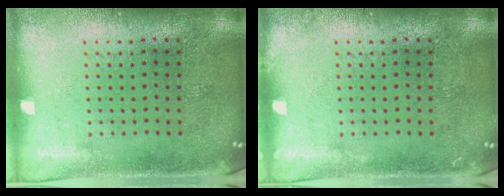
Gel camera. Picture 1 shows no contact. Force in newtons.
{"total": 0.6, "press": 0.5, "slide": 0.1}